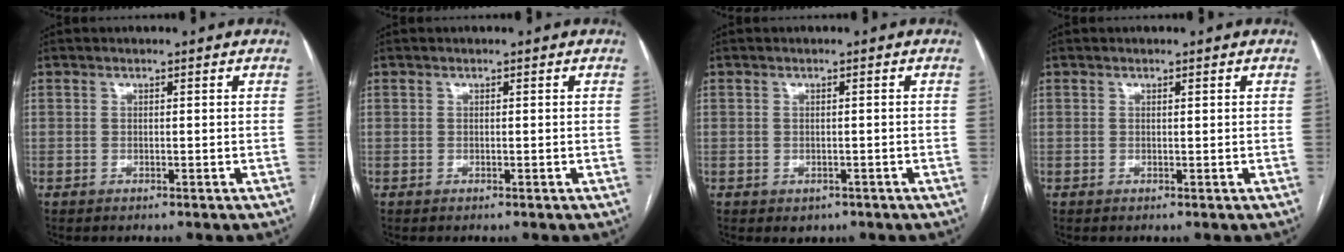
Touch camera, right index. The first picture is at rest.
{"total": 0.0}
{"total": 1.7, "force": [-0.9, 1.3, 0.7], "torque": [-0.005, 0.001, -0.002]}
{"total": 0.0}